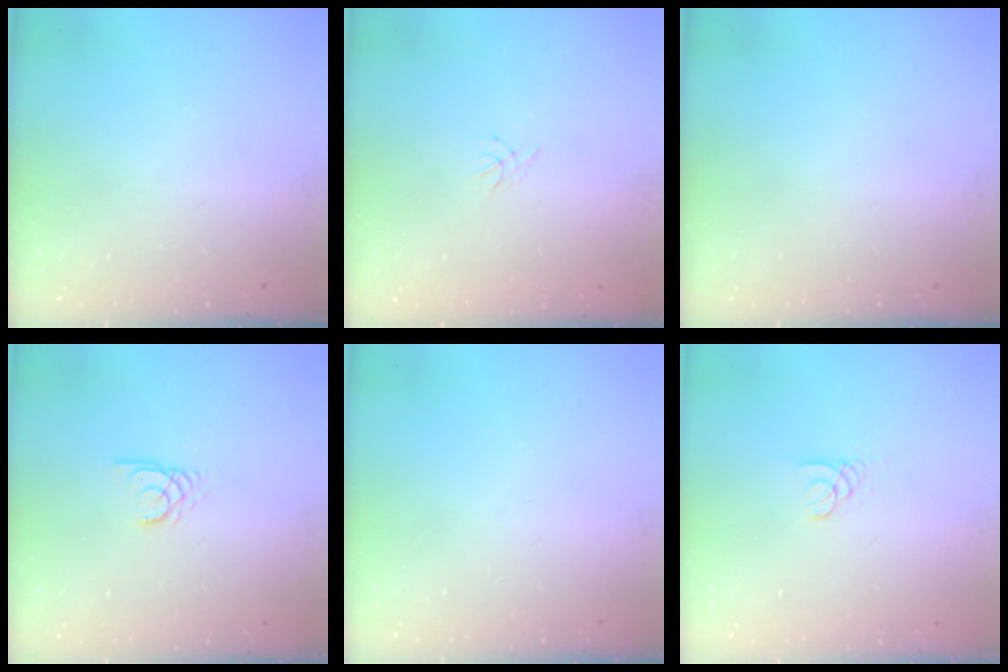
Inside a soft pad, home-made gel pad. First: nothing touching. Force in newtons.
{"total": 0.5, "press": 0.4, "slide": 0.3}
{"total": 0.0}
{"total": 2.4, "press": 2.4, "slide": 0.3}
{"total": 0.0}
{"total": 1.8, "press": 1.8, "slide": 0.2}